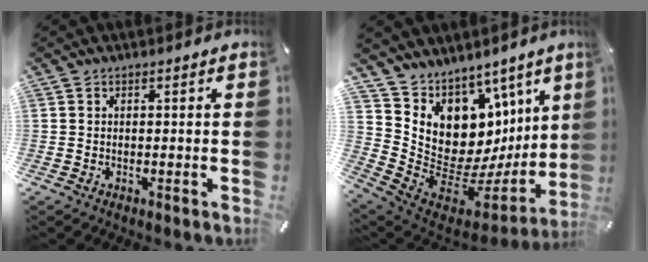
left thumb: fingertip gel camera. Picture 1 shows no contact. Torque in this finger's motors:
{"motor_torque": [1.59, 0.41, 1.37, -1.40, 0.37]}